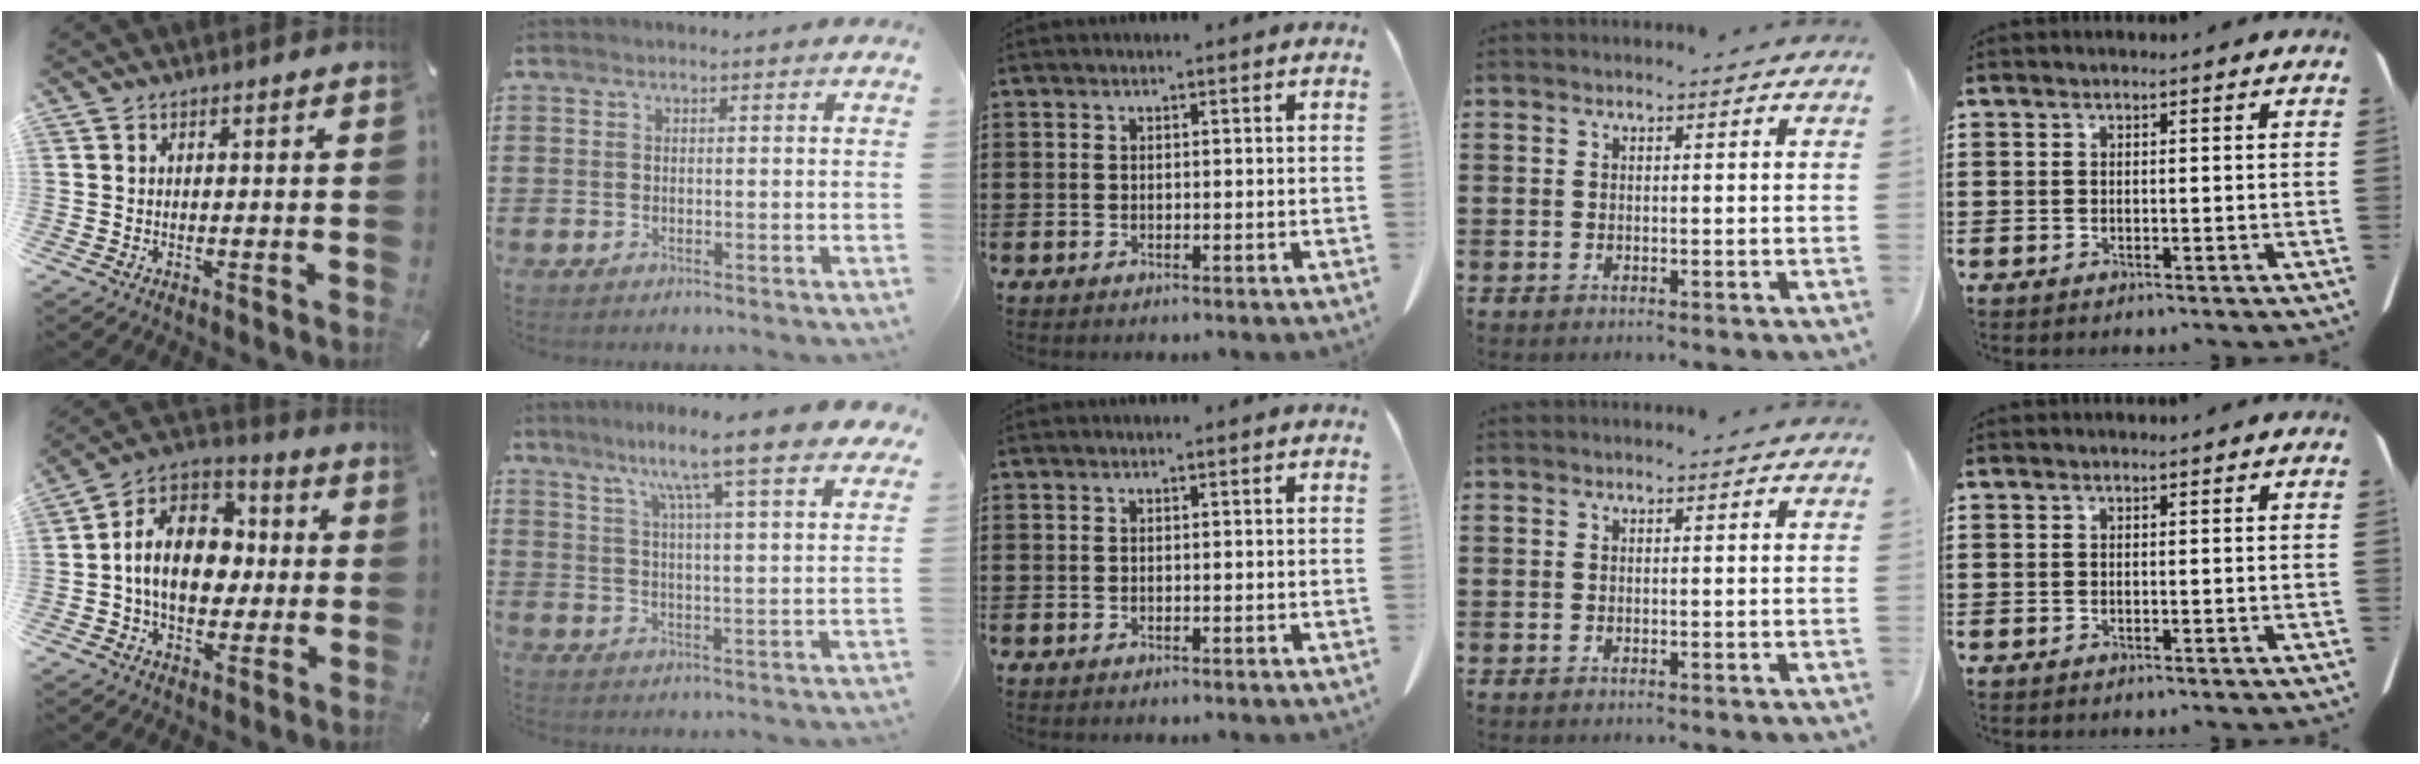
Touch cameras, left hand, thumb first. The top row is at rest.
{"thumb": {"total": 13.9, "force": [-1.1, 10.7, 8.8], "torque": [-0.171, 0.011, -0.022]}, "index": {"total": 9.2, "force": [7.4, -0.4, 5.3], "torque": [-0.113, -0.040, 0.117]}}